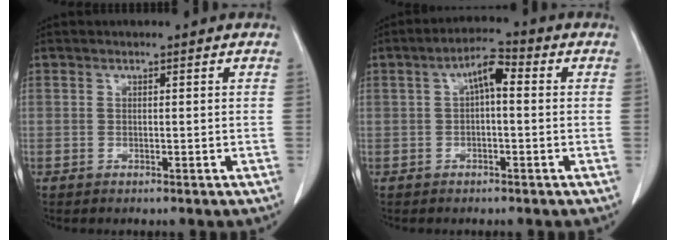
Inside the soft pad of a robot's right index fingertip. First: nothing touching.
{"total": 4.9, "force": [0.7, 1.6, 4.6], "torque": [-0.083, 0.023, 0.010]}